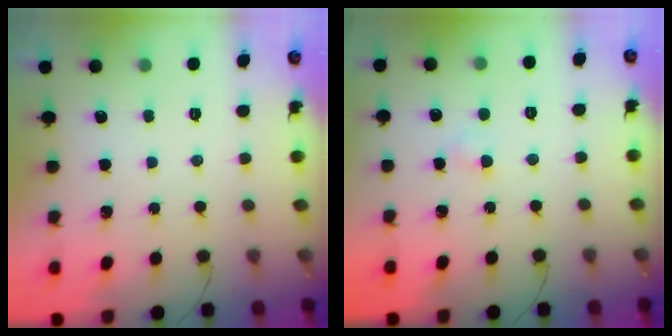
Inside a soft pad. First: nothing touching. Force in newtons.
{"total": 2.2, "press": 2.1, "slide": 0.8}